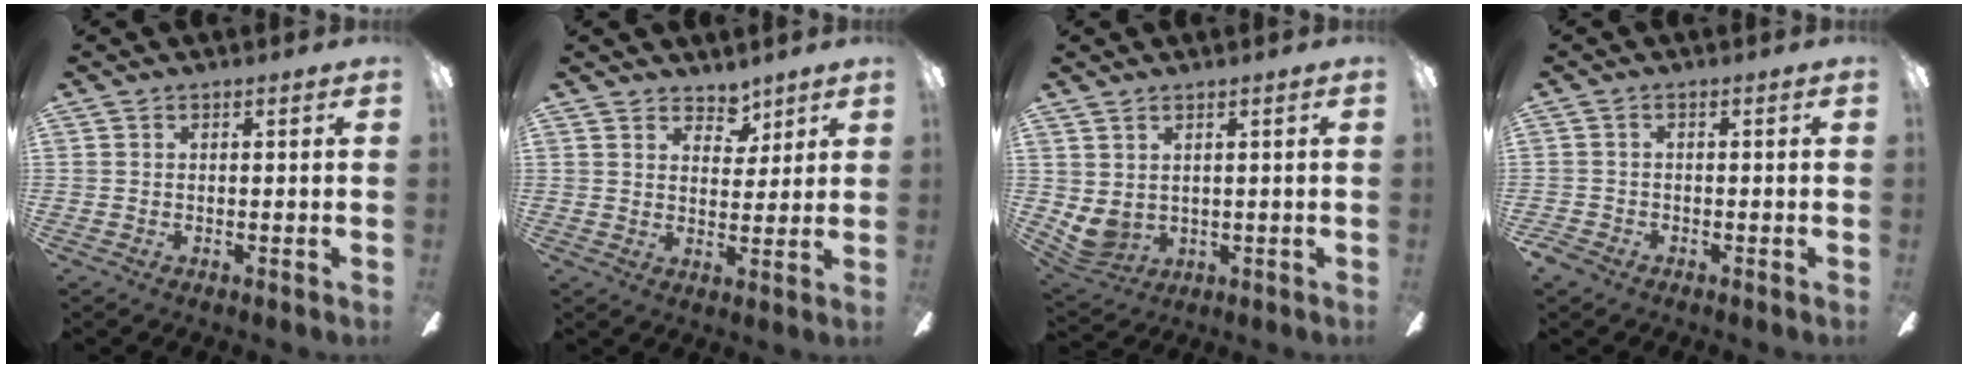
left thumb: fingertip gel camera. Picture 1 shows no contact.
{"total": 5.5, "force": [4.3, 3.1, 1.2], "torque": [-0.008, -0.024, 0.076]}
{"total": 4.5, "force": [1.8, 3.4, 2.2], "torque": [-0.069, -0.014, 0.033]}
{"total": 2.0, "force": [-1.4, 1.3, 0.7], "torque": [-0.018, 0.006, -0.028]}